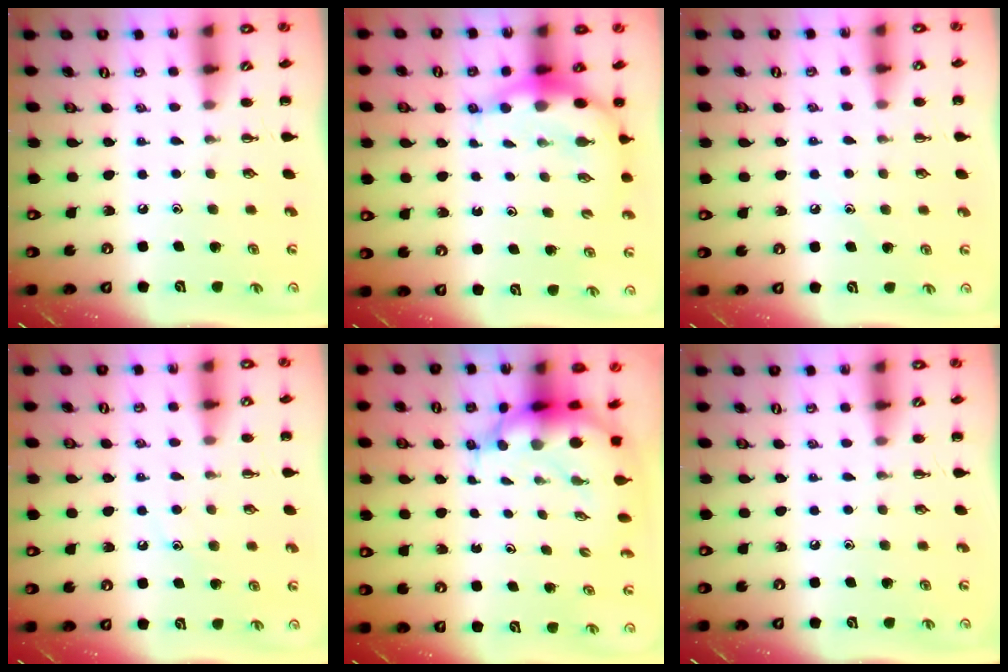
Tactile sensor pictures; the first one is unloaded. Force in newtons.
{"total": 6.7, "press": 6.6, "slide": 1.6}
{"total": 6.8, "press": 6.5, "slide": 2.0}
{"total": 8.0, "press": 7.9, "slide": 1.4}
{"total": 7.3, "press": 7.0, "slide": 1.9}
{"total": 0.0}